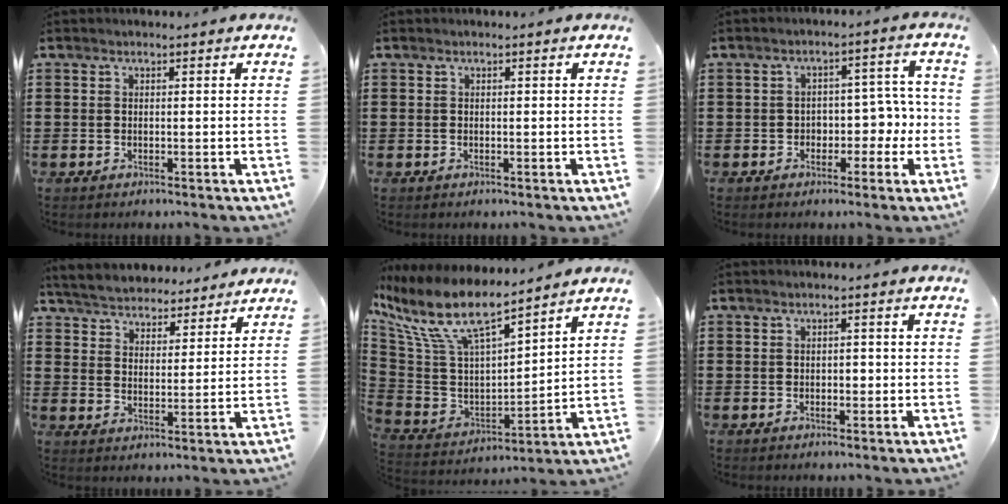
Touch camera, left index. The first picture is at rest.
{"total": 0.0}
{"total": 4.5, "force": [-1.0, 3.6, 2.4], "torque": [-0.042, 0.004, -0.028]}
{"total": 4.7, "force": [4.6, 0.8, 0.2], "torque": [-0.028, -0.022, 0.080]}
{"total": 12.0, "force": [8.2, 3.2, 8.1], "torque": [-0.198, -0.051, 0.139]}
{"total": 1.1, "force": [-0.3, 0.7, 0.8], "torque": [-0.017, 0.002, -0.008]}